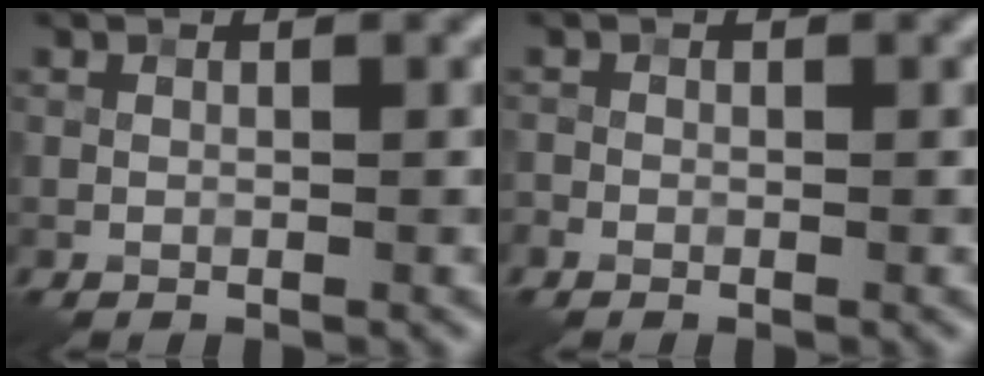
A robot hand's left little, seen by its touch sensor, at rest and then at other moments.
{"total": 0.6, "force": [-0.5, 0.4, 0.0], "torque": [0.001, -0.001, -0.010]}